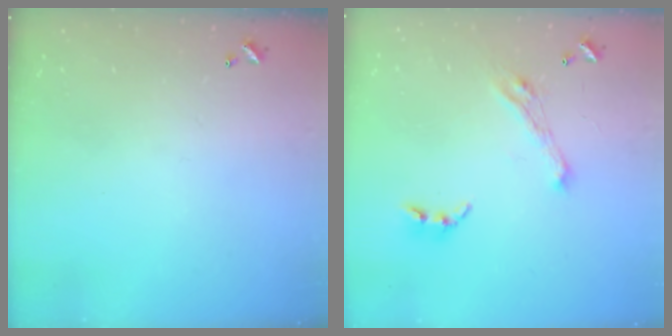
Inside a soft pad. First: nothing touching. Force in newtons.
{"total": 7.0, "press": 6.8, "slide": 1.3}